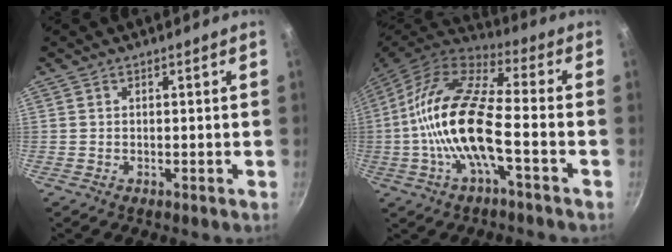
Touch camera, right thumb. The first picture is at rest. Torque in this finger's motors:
{"motor_torque": [0.74, 0.49, 2.04, -0.73, 0.70]}